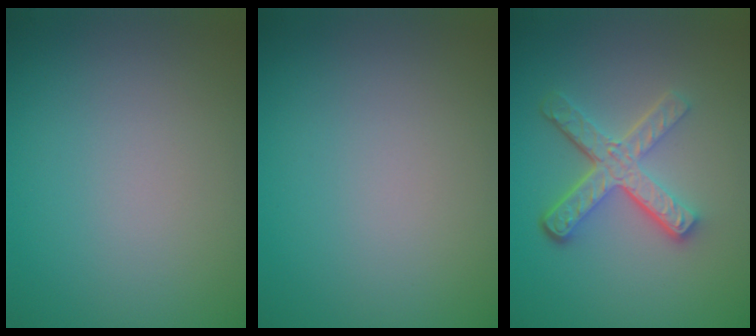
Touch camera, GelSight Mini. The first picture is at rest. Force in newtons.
{"total": 0.0}
{"total": 5.0, "press": 3.6, "slide": 3.5}